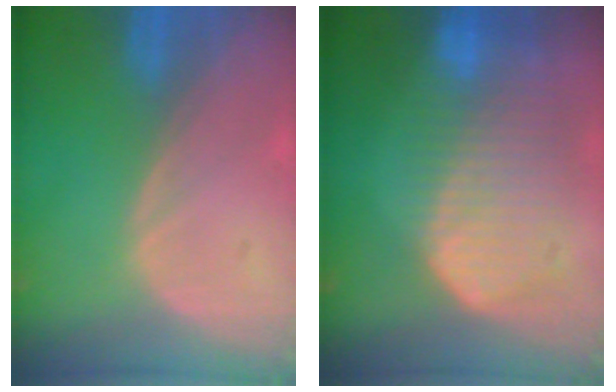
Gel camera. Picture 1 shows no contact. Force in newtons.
{"total": 10.3, "press": 9.0, "slide": 5.1}